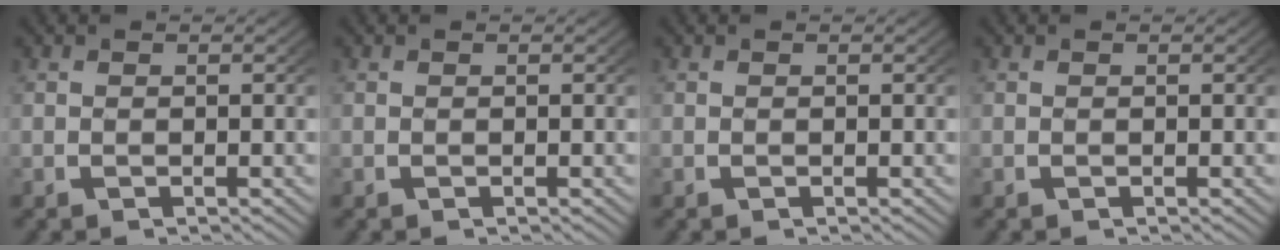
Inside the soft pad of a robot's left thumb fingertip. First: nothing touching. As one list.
[{"total": 0.0}, {"total": 0.0}, {"total": 0.0}]